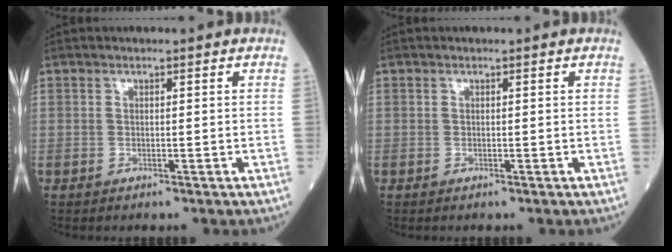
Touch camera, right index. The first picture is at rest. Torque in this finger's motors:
{"motor_torque": [0.00, 0.00, 0.00, 0.00]}